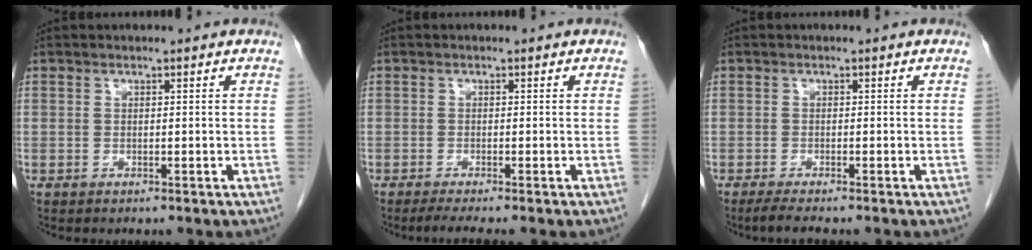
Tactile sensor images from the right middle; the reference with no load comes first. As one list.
[{"total": 2.9, "force": [-2.4, -0.4, 1.7], "torque": [-0.030, -0.008, -0.043]}, {"total": 2.6, "force": [-2.2, -0.2, 1.5], "torque": [-0.032, -0.007, -0.039]}]